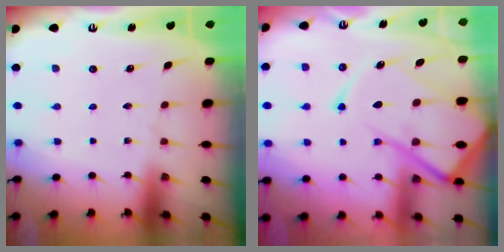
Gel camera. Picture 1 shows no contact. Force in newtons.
{"total": 18.5, "press": 18.3, "slide": 2.1}